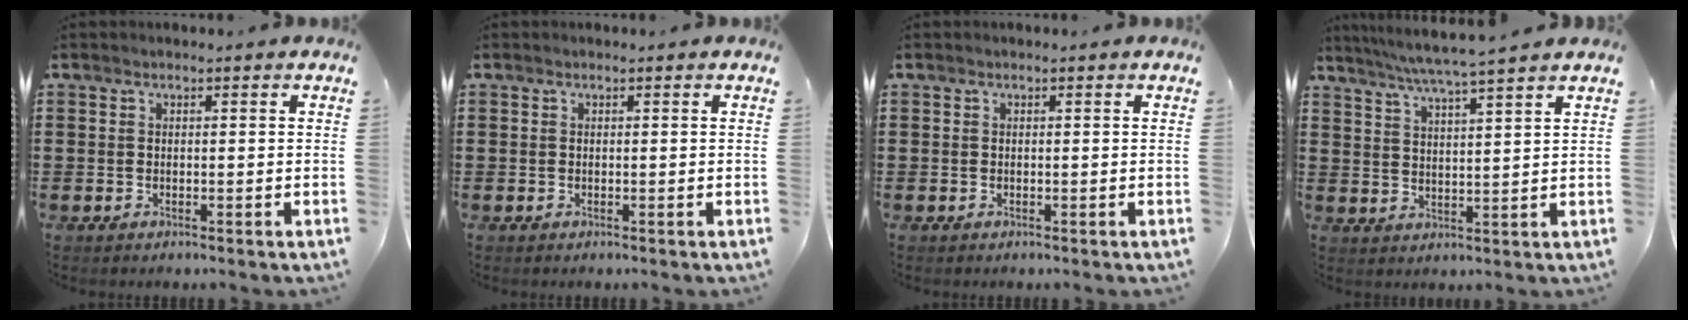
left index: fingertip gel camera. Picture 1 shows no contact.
{"total": 0.0}
{"total": 0.0}
{"total": 4.9, "force": [4.3, -1.0, 2.1], "torque": [-0.054, -0.023, 0.073]}